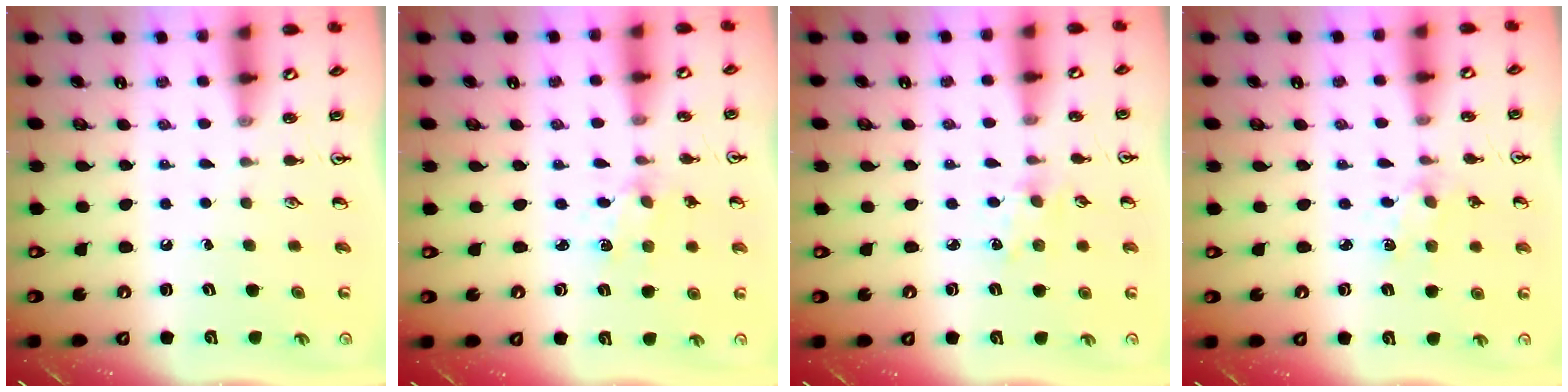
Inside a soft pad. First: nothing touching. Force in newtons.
{"total": 1.7, "press": 1.6, "slide": 0.5}
{"total": 2.8, "press": 2.8, "slide": 0.5}
{"total": 2.5, "press": 2.4, "slide": 0.3}